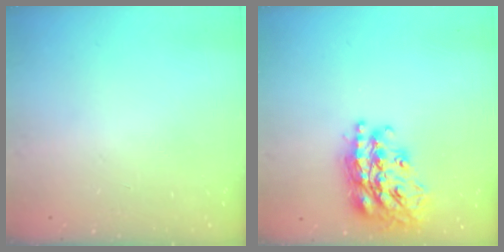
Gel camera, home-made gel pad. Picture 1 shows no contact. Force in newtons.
{"total": 23.2, "press": 23.2, "slide": 1.8}